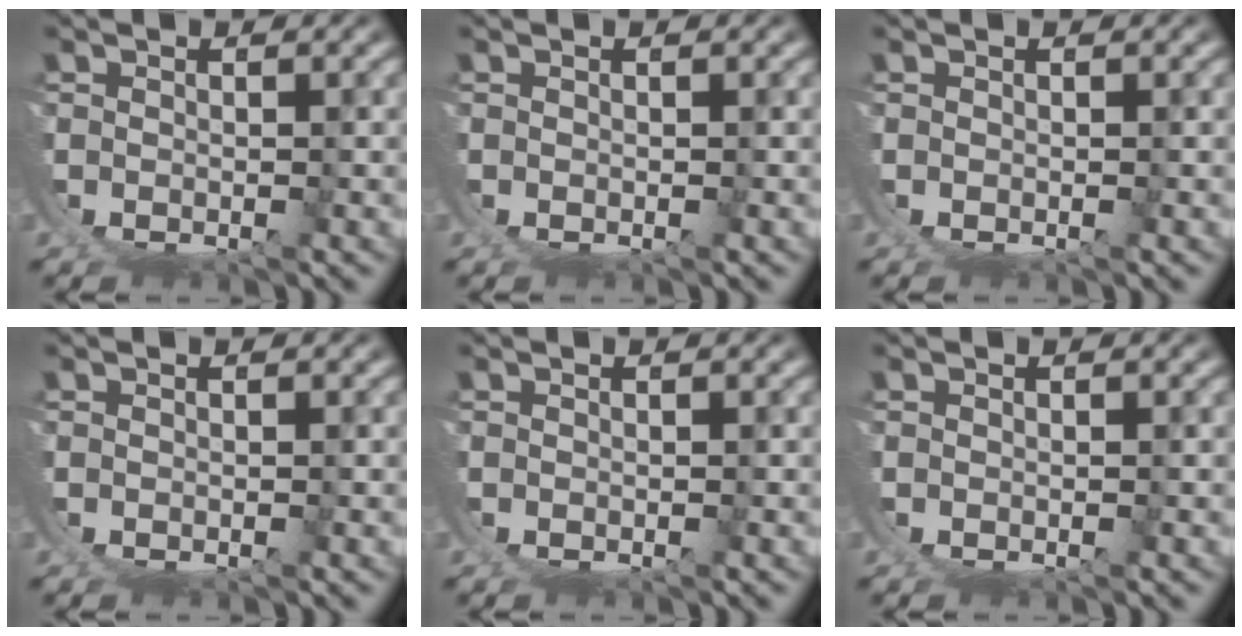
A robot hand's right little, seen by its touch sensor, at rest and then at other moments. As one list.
[{"total": 0.0}, {"total": 0.0}, {"total": 0.0}, {"total": 0.0}, {"total": 0.0}]